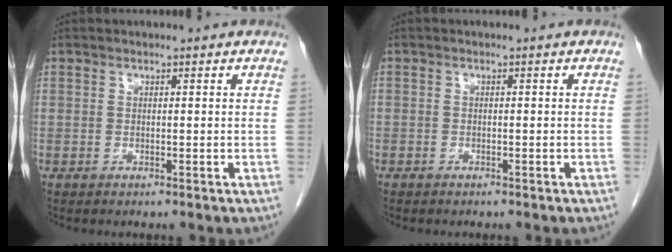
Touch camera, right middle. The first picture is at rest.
{"total": 0.6, "force": [-0.5, 0.4, 0.1], "torque": [-0.007, 0.003, -0.009]}